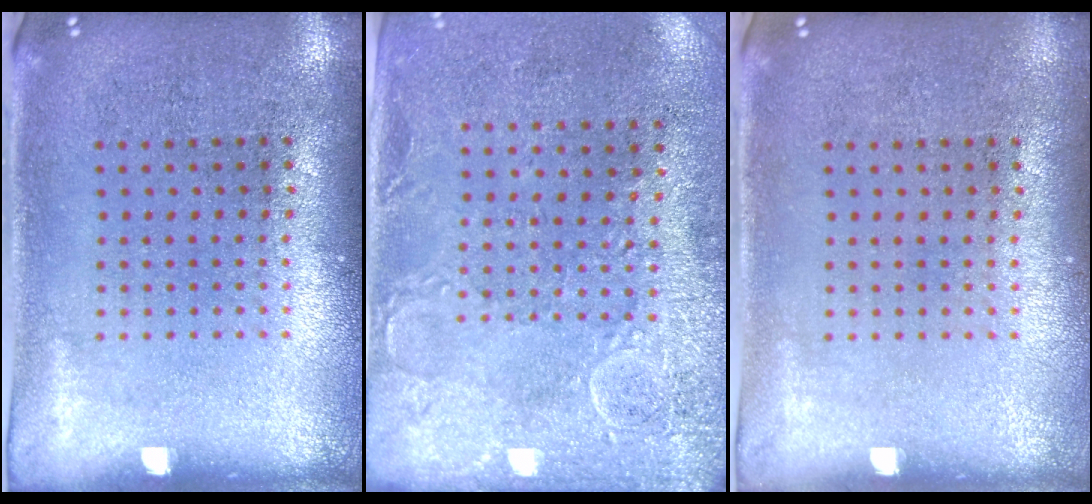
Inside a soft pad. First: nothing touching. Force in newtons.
{"total": 2.9, "press": 2.3, "slide": 1.8}
{"total": 0.0}